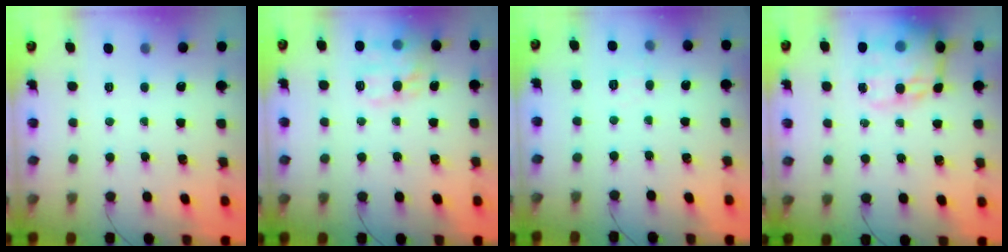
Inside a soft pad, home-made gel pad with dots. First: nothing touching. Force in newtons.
{"total": 14.8, "press": 14.8, "slide": 0.8}
{"total": 5.7, "press": 5.5, "slide": 1.4}
{"total": 18.8, "press": 18.4, "slide": 3.7}